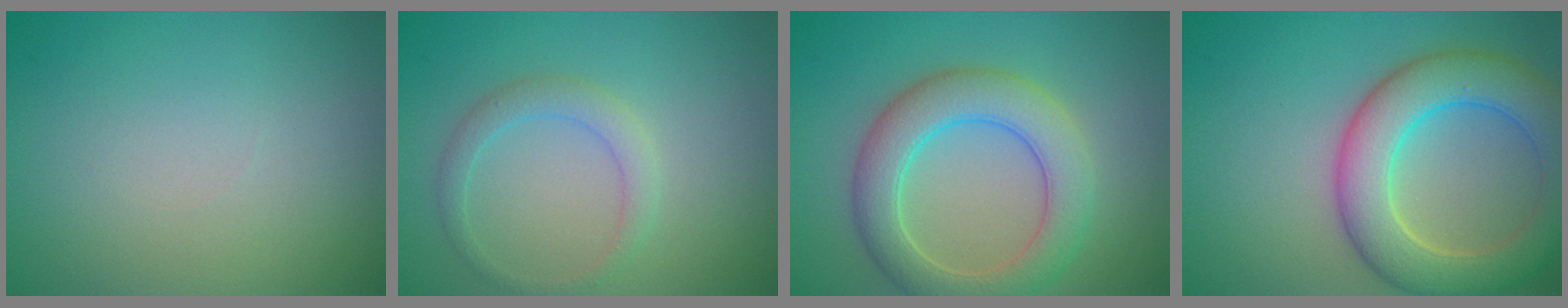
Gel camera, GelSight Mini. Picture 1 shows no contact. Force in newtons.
{"total": 2.0, "press": 2.0, "slide": 0.1}
{"total": 6.0, "press": 6.0, "slide": 0.2}
{"total": 7.9, "press": 7.9, "slide": 0.4}